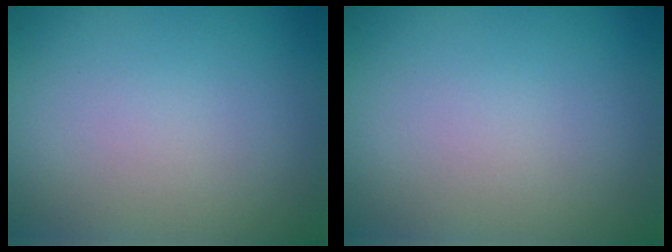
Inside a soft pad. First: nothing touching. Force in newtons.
{"total": 0.0}